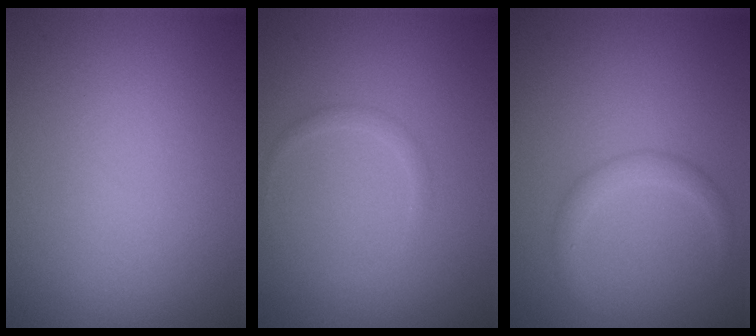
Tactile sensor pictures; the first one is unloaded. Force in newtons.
{"total": 1.0, "press": 1.0, "slide": 0.1}
{"total": 1.7, "press": 1.7, "slide": 0.1}